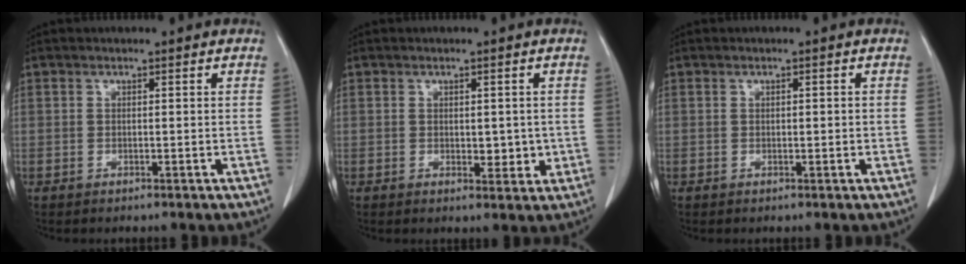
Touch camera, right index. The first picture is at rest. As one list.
[{"total": 3.3, "force": [-0.1, 1.9, 2.6], "torque": [-0.026, -0.004, 0.005]}, {"total": 1.0, "force": [0.0, 0.2, 1.0], "torque": [-0.017, 0.000, 0.002]}]